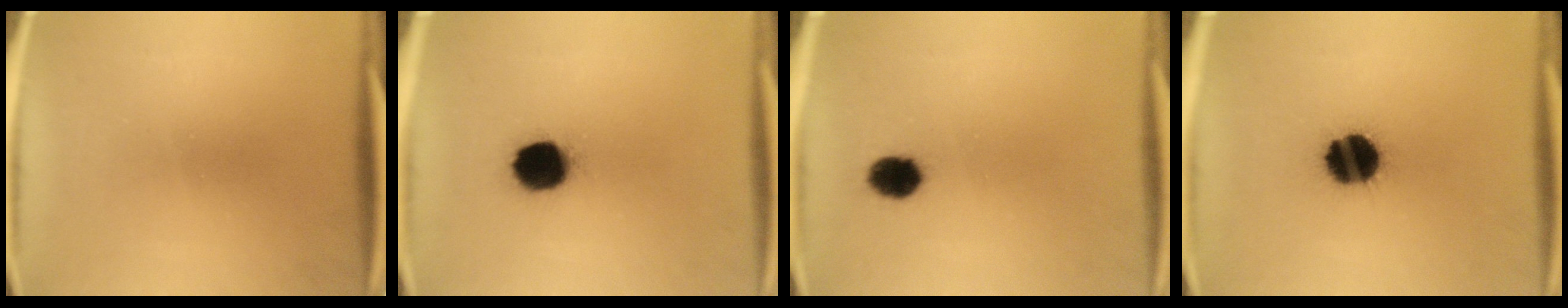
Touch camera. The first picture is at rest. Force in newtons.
{"total": 11.9}
{"total": 5.0}
{"total": 15.1}